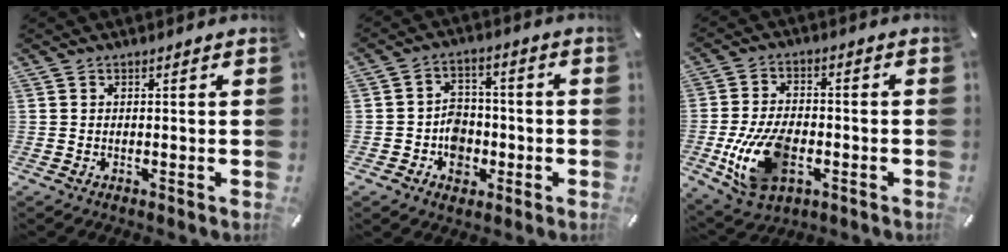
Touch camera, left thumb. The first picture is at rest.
{"total": 7.1, "force": [-2.0, 6.2, 2.7], "torque": [-0.035, 0.016, -0.033]}
{"total": 13.9, "force": [-3.8, 8.7, 10.2], "torque": [-0.215, 0.000, -0.066]}